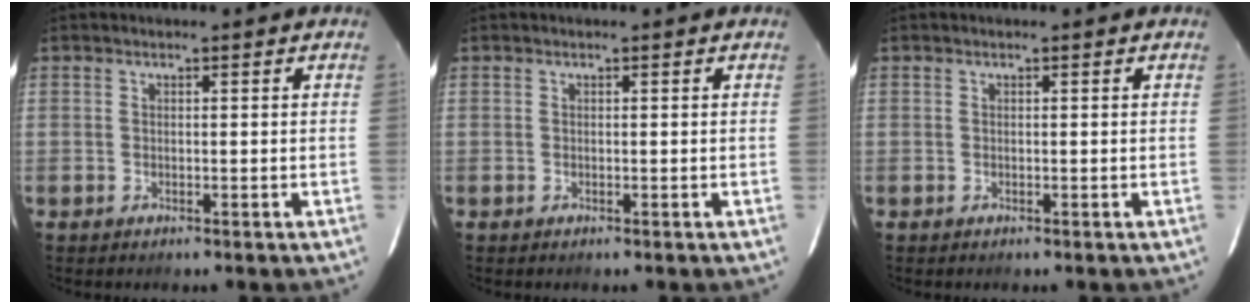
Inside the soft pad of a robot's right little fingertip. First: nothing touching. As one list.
[{"total": 0.0}, {"total": 0.0}]